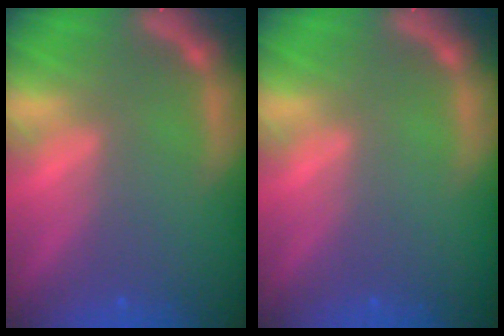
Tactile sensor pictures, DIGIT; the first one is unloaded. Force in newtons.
{"total": 0.0}